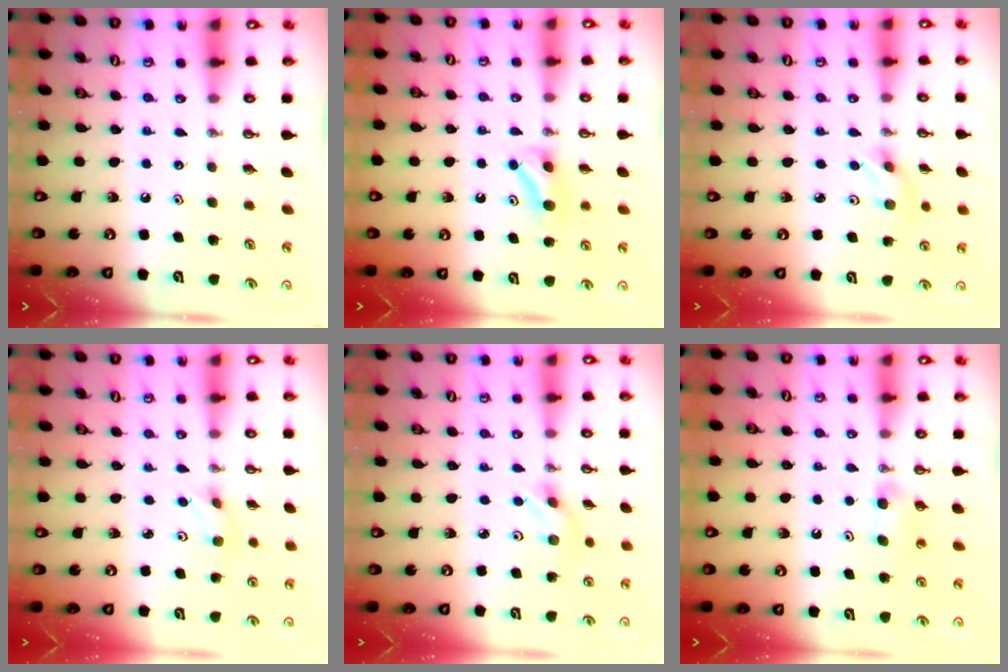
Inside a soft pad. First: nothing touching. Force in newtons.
{"total": 5.0, "press": 4.8, "slide": 1.4}
{"total": 2.9, "press": 2.8, "slide": 0.8}
{"total": 2.4, "press": 2.4, "slide": 0.1}
{"total": 2.0, "press": 1.9, "slide": 0.4}
{"total": 7.9, "press": 2.0, "slide": 7.7}